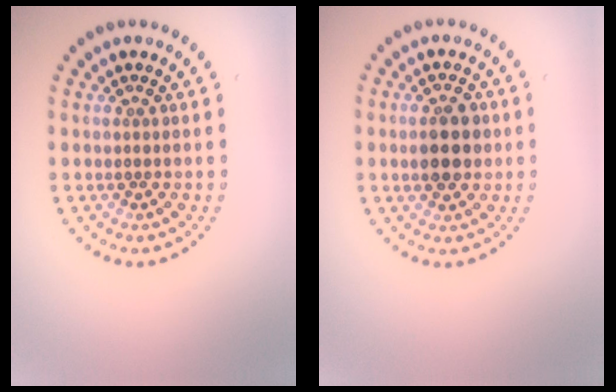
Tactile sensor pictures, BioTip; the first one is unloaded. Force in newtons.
{"total": 3.8, "press": 3.8, "slide": 0.1}